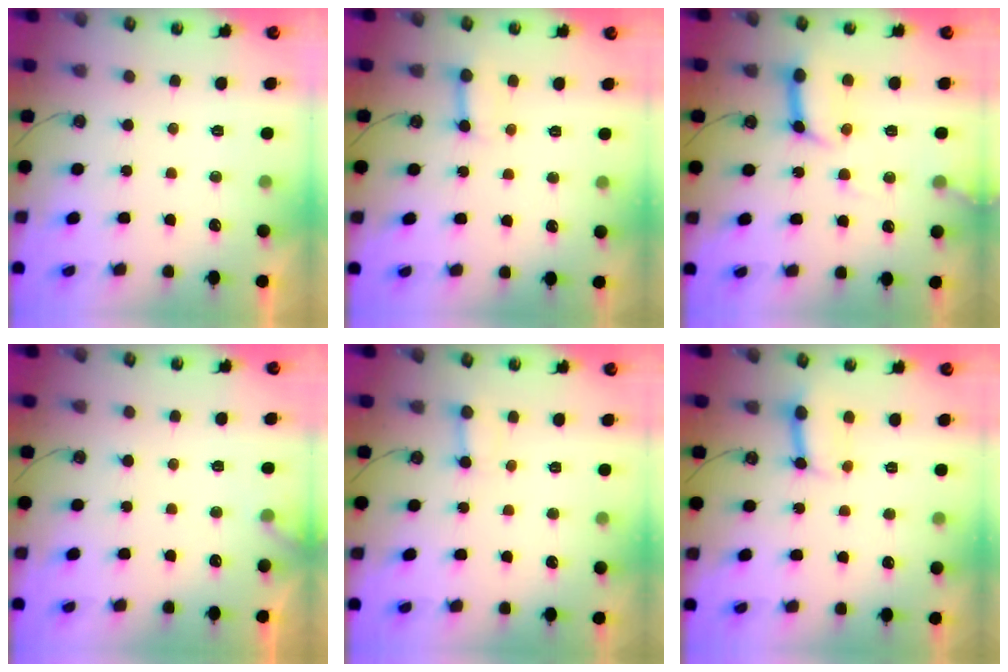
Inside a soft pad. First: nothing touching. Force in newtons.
{"total": 6.2, "press": 6.2, "slide": 0.9}
{"total": 11.7, "press": 11.6, "slide": 1.3}
{"total": 5.4, "press": 5.4, "slide": 0.4}
{"total": 2.5, "press": 2.4, "slide": 0.4}
{"total": 8.0, "press": 8.0, "slide": 0.7}